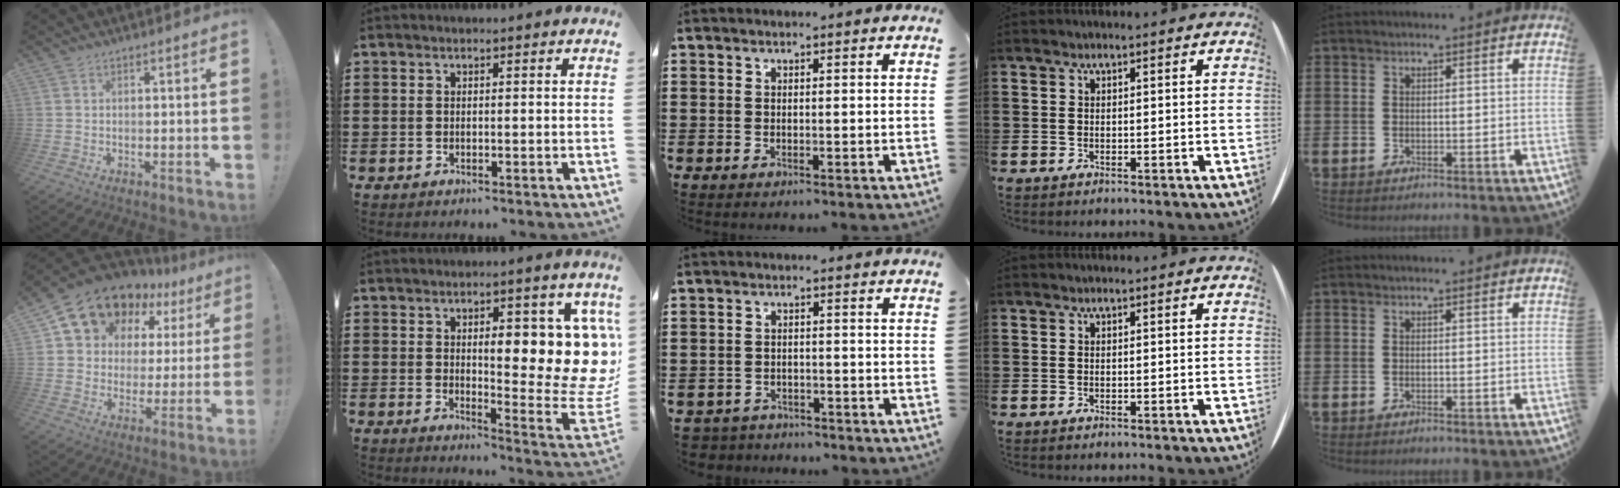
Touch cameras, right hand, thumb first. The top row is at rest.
{"thumb": {"total": 14.1, "force": [10.6, 8.4, 4.3], "torque": [-0.083, -0.080, 0.205]}, "index": {"total": 12.1, "force": [3.9, 5.0, 10.3], "torque": [-0.119, -0.040, 0.061]}, "middle": {"total": 2.5, "force": [-2.5, 0.5, -0.3], "torque": [-0.002, -0.003, -0.057]}}